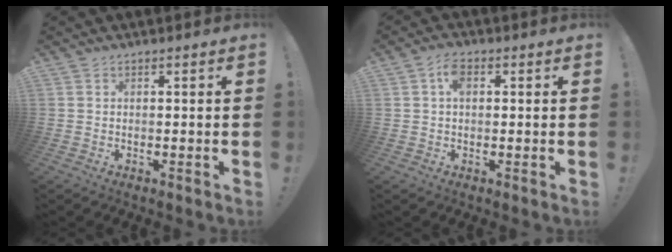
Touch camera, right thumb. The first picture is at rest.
{"total": 4.6, "force": [1.1, 2.9, 3.4], "torque": [-0.057, 0.007, 0.017]}